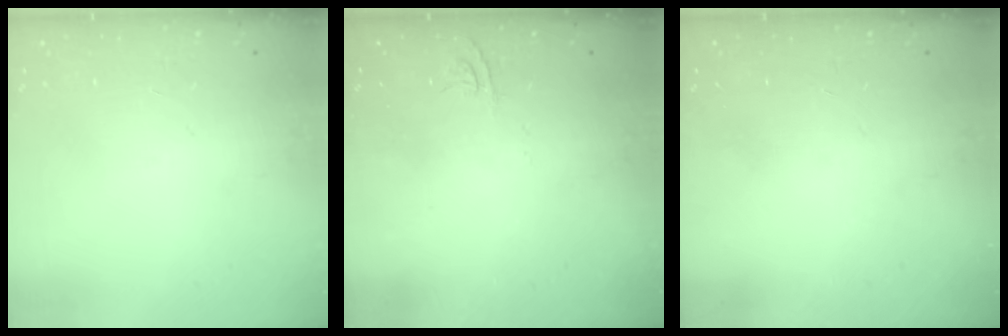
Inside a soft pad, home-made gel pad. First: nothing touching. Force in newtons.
{"total": 4.3, "press": 4.3, "slide": 0.5}
{"total": 0.0}